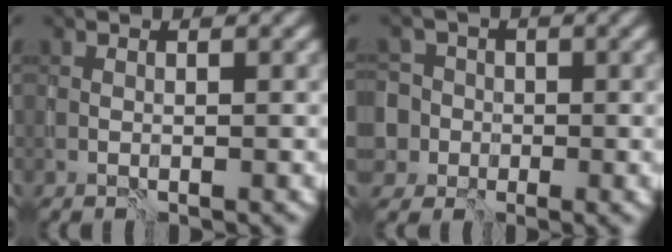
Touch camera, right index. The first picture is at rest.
{"total": 8.1, "force": [0.8, 7.6, 2.5], "torque": [-0.060, 0.034, -0.022]}